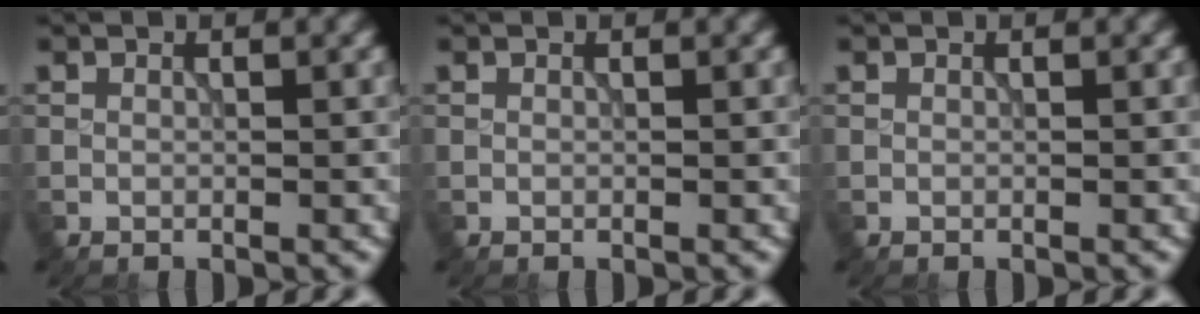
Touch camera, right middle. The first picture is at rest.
{"total": 0.0}
{"total": 0.0}